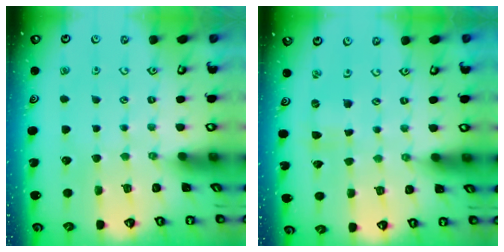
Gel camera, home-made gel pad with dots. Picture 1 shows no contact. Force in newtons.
{"total": 0.0}